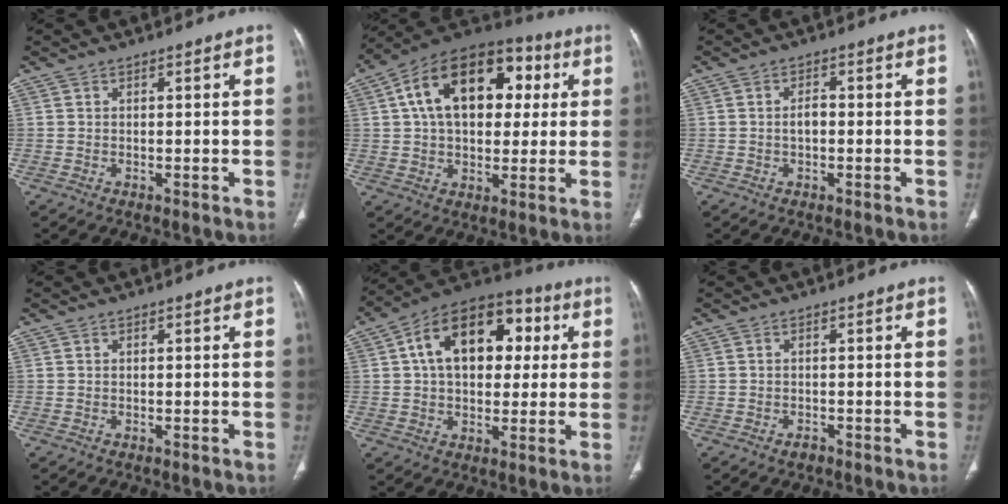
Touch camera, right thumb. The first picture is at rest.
{"total": 22.0, "force": [5.4, 14.0, 16.2], "torque": [-0.236, 0.025, 0.077]}
{"total": 2.1, "force": [-0.3, 1.2, 1.7], "torque": [-0.029, 0.007, -0.007]}
{"total": 0.0}
{"total": 19.4, "force": [4.3, 12.5, 14.2], "torque": [-0.192, 0.022, 0.060]}
{"total": 1.2, "force": [-0.8, 0.7, 0.5], "torque": [-0.008, 0.004, -0.013]}